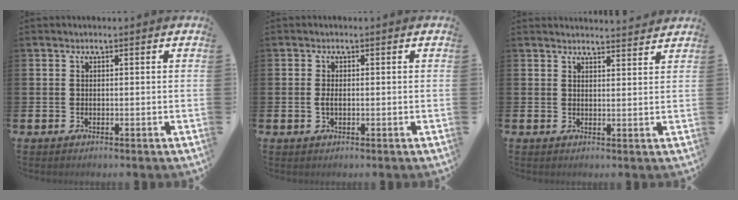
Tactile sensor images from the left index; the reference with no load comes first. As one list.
[{"total": 1.3, "force": [-0.2, 0.6, 1.2], "torque": [-0.021, 0.003, -0.006]}, {"total": 2.6, "force": [2.6, -0.1, -0.1], "torque": [0.006, -0.020, 0.045]}]